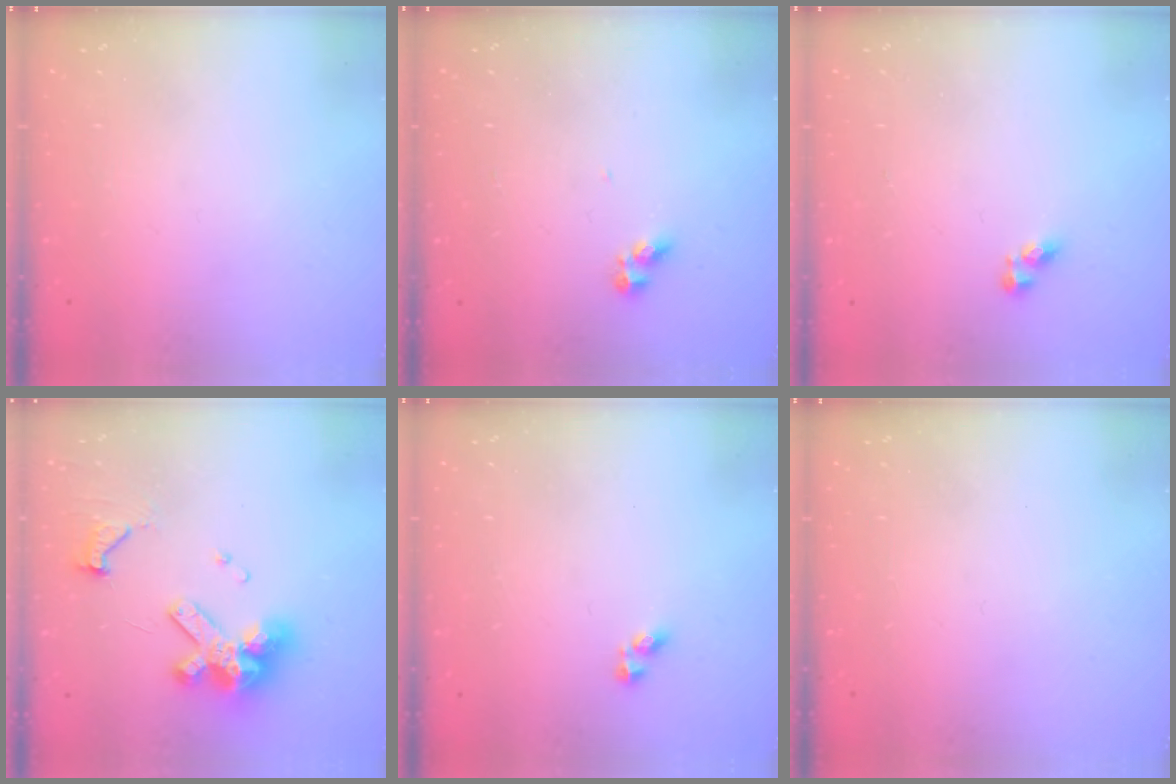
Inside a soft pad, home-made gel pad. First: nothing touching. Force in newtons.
{"total": 4.2, "press": 4.2, "slide": 0.5}
{"total": 4.9, "press": 4.8, "slide": 0.8}
{"total": 13.0, "press": 12.9, "slide": 1.6}
{"total": 2.7, "press": 2.7, "slide": 0.4}
{"total": 0.0}